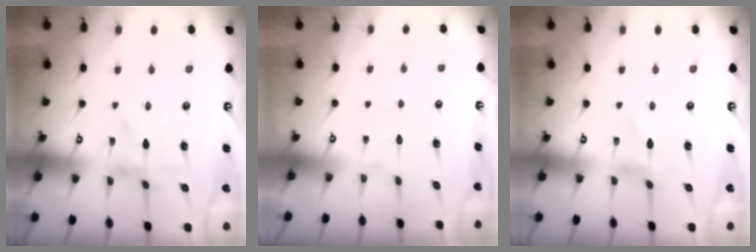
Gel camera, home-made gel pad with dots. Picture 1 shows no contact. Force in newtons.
{"total": 1.6, "press": 1.6, "slide": 0.2}
{"total": 0.0}